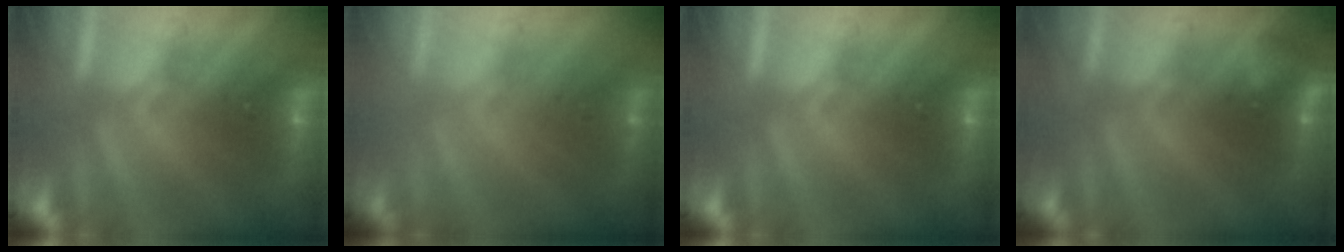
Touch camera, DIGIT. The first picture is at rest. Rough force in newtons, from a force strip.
{"total": 1.4}
{"total": 0.0}
{"total": 2.2}